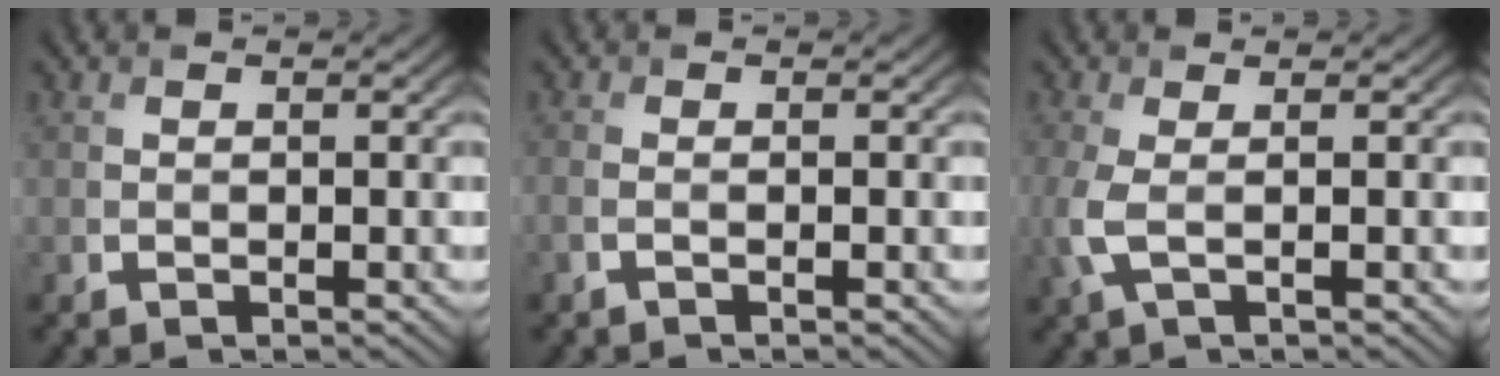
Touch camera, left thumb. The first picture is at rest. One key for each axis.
{"total": 1.5, "fx": -0.5, "fy": 0.3, "fz": 1.3, "tx": -0.028, "ty": 0.001, "tz": -0.016}
{"total": 3.8, "fx": -0.2, "fy": 1.2, "fz": 3.6, "tx": -0.098, "ty": -0.001, "tz": -0.008}